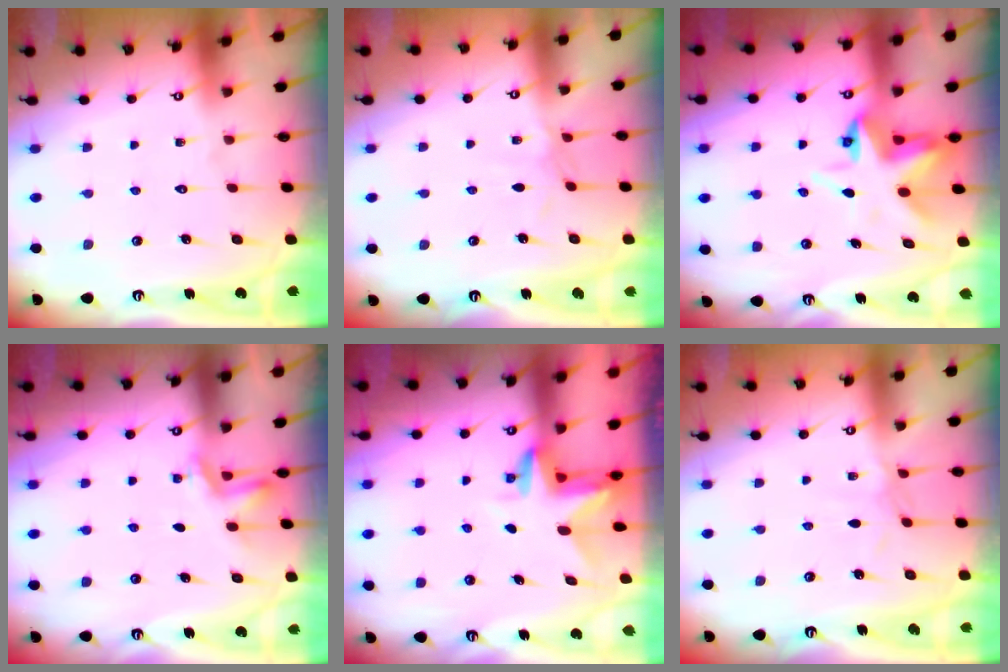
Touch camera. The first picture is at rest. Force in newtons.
{"total": 2.5, "press": 2.4, "slide": 0.6}
{"total": 7.3, "press": 7.1, "slide": 1.9}
{"total": 2.0, "press": 1.7, "slide": 1.0}
{"total": 2.9, "press": 2.9, "slide": 0.2}
{"total": 2.5, "press": 2.4, "slide": 0.6}